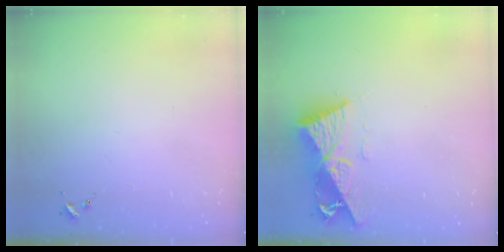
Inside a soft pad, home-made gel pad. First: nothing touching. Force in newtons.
{"total": 11.7, "press": 11.6, "slide": 1.0}